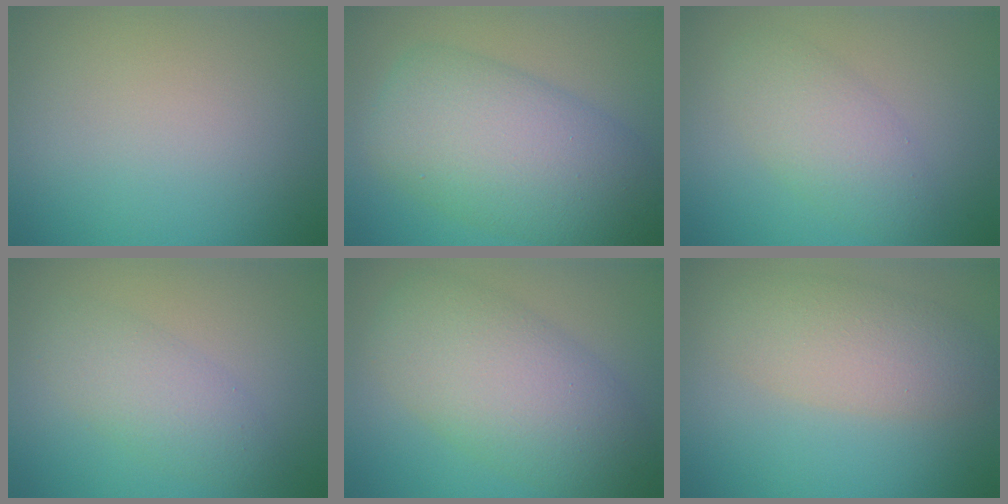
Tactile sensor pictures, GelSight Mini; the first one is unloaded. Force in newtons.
{"total": 9.5, "press": 9.5, "slide": 0.1}
{"total": 3.7, "press": 3.7, "slide": 0.1}
{"total": 2.3, "press": 2.3, "slide": 0.2}
{"total": 8.3, "press": 8.3, "slide": 0.4}
{"total": 4.6, "press": 4.6, "slide": 0.2}